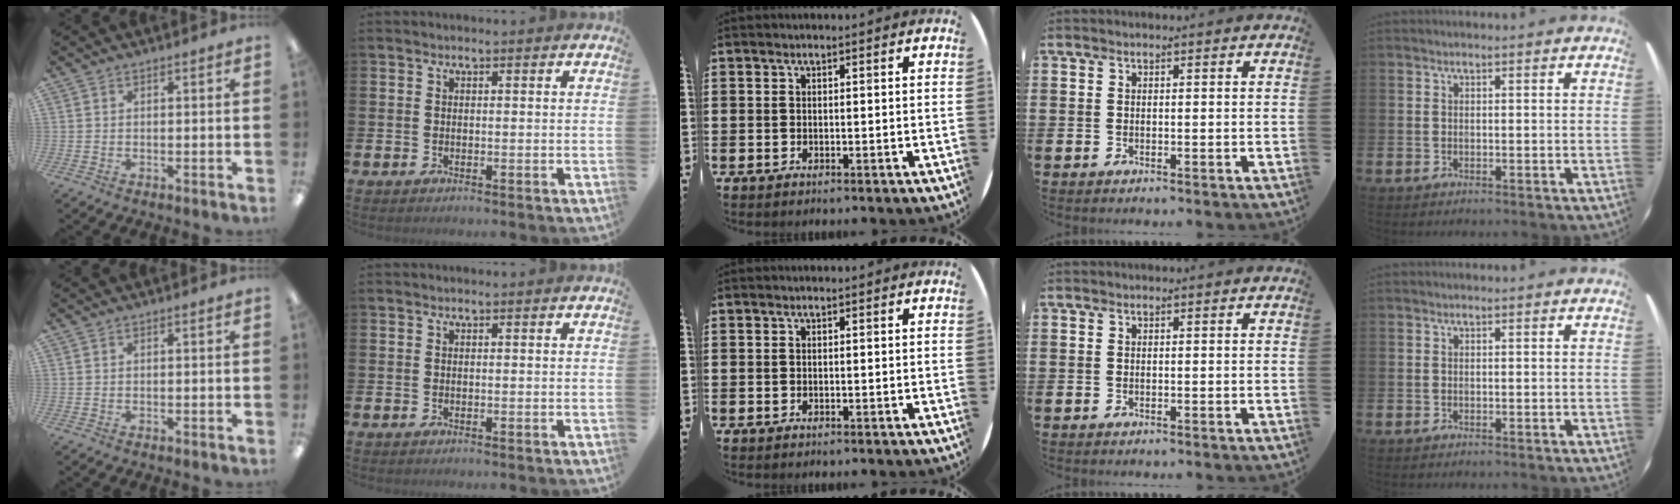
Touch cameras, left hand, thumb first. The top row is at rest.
{}